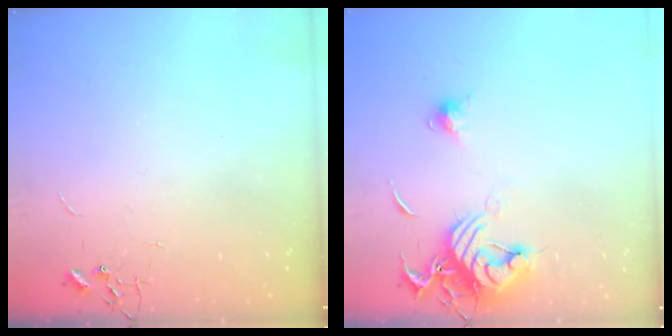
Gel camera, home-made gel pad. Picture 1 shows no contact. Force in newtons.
{"total": 14.7, "press": 14.6, "slide": 1.2}